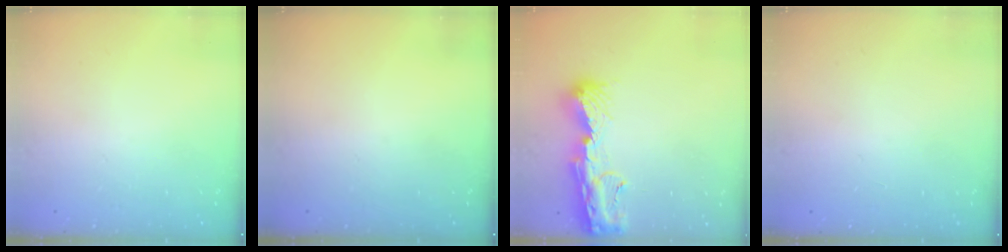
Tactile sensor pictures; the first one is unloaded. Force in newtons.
{"total": 0.0}
{"total": 13.0, "press": 12.9, "slide": 1.3}
{"total": 0.9, "press": 0.9, "slide": 0.0}